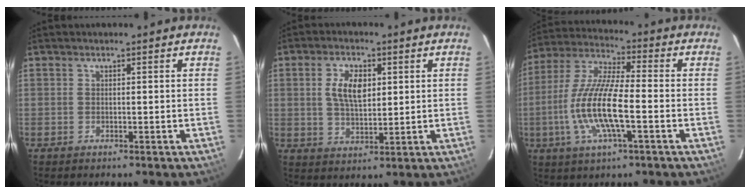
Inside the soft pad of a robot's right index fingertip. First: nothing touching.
{"total": 7.1, "force": [1.8, 3.6, 5.8], "torque": [-0.109, 0.007, 0.035]}
{"total": 14.4, "force": [-3.5, 3.0, 13.7], "torque": [-0.282, -0.005, -0.070]}